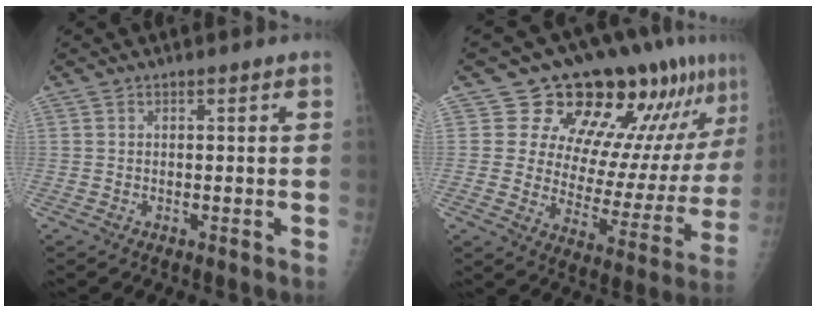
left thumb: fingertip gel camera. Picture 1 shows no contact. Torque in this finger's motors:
{"motor_torque": [0.31, 0.46, 0.02, -0.29, 0.08]}